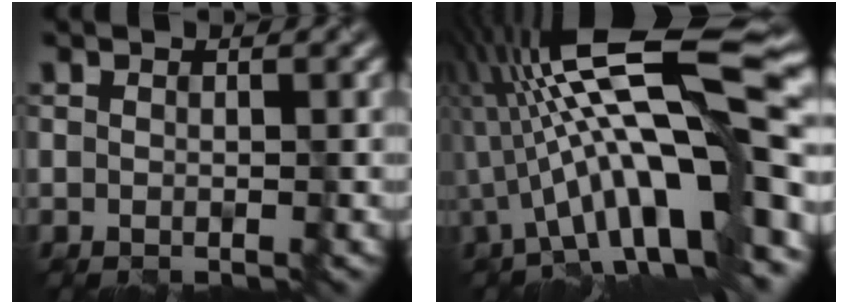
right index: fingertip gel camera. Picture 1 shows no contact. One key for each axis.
{"total": 15.0, "fx": -0.7, "fy": 3.6, "fz": 14.5, "tx": -0.224, "ty": 0.027, "tz": -0.013}